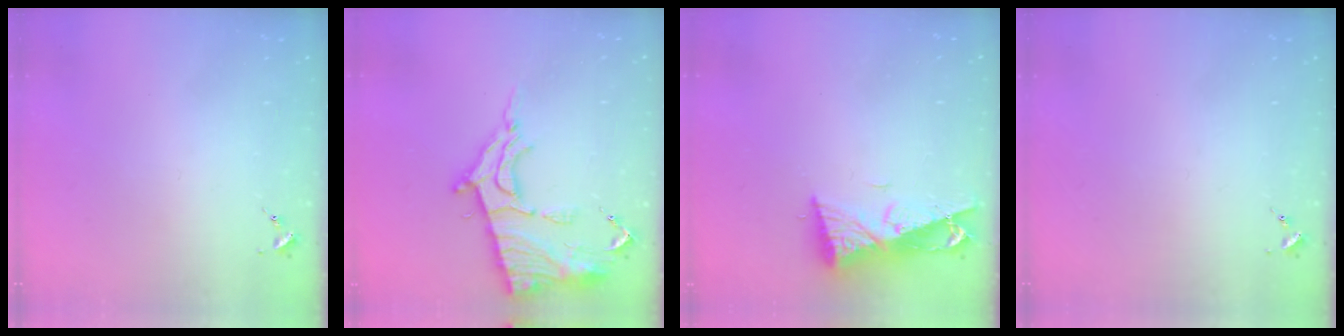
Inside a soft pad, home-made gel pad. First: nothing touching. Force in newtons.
{"total": 16.6, "press": 16.5, "slide": 1.5}
{"total": 9.7, "press": 9.7, "slide": 0.7}
{"total": 0.0}